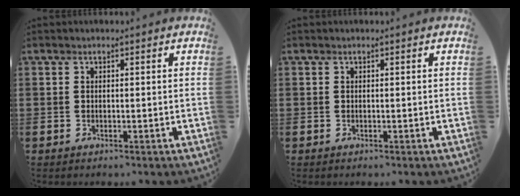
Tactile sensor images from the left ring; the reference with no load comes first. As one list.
[{"total": 0.0}]